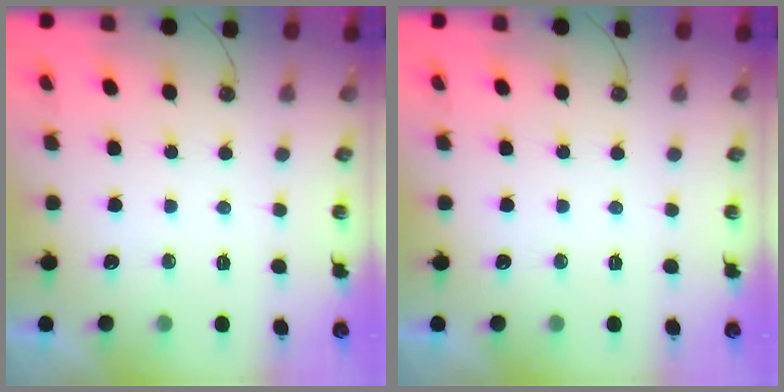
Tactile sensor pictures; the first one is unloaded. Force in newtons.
{"total": 0.0}